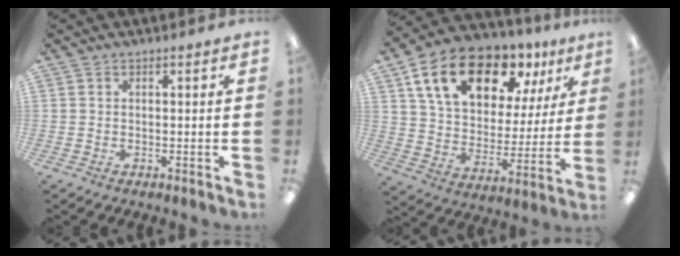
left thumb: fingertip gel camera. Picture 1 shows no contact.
{"total": 18.7, "force": [11.8, 10.1, 10.5], "torque": [-0.190, -0.050, 0.209]}